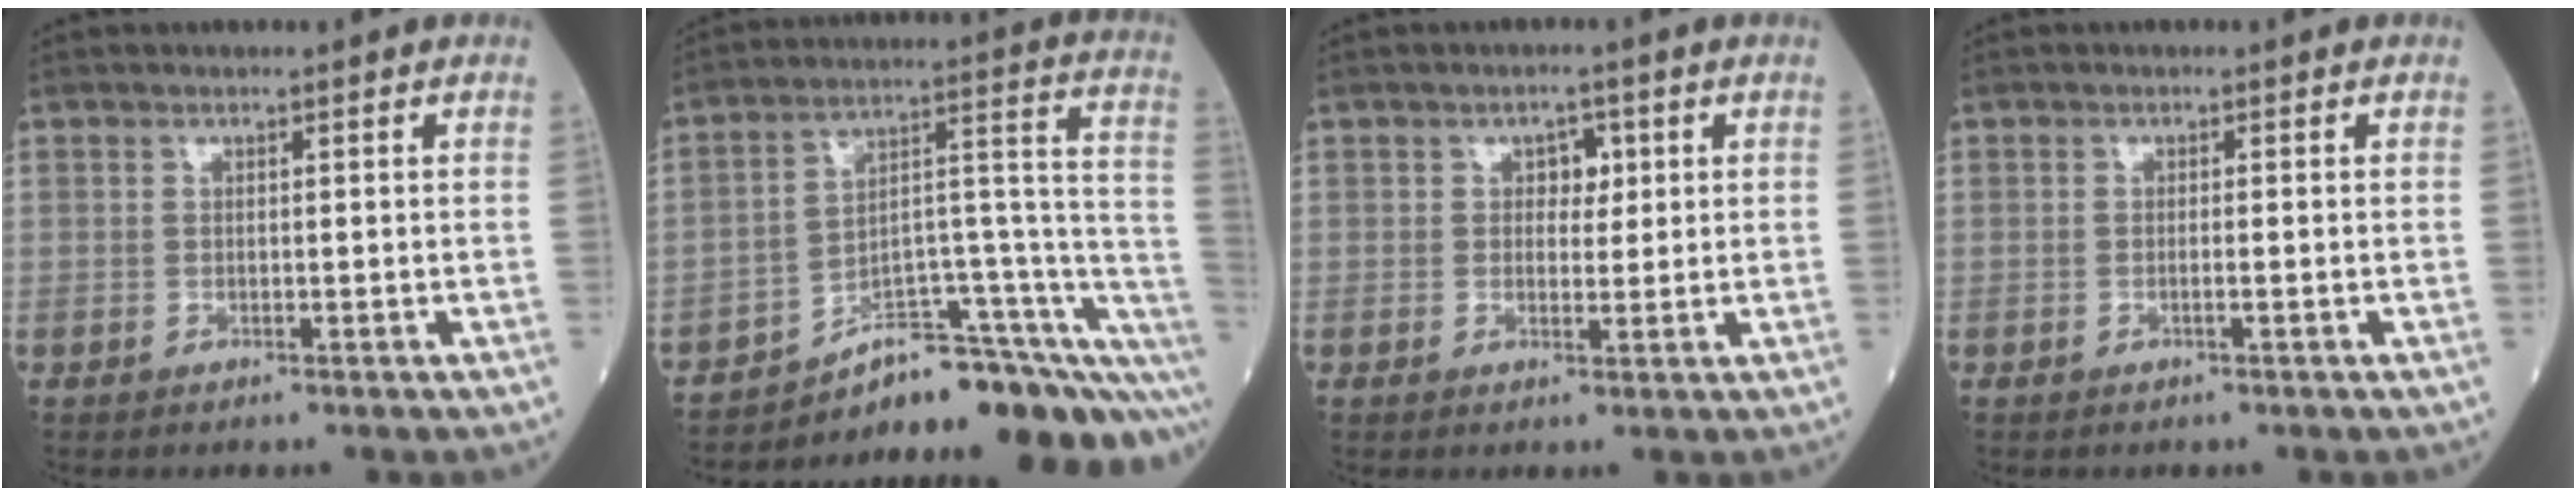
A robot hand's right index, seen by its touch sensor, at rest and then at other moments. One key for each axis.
{"total": 20.2, "fx": -17.8, "fy": 3.6, "fz": 9.0, "tx": -0.044, "ty": 0.067, "tz": -0.251}
{"total": 2.7, "fx": 0.8, "fy": 1.8, "fz": 1.8, "tx": -0.019, "ty": 0.005, "tz": 0.010}
{"total": 0.5, "fx": -0.3, "fy": -0.1, "fz": 0.4, "tx": -0.008, "ty": 0.001, "tz": -0.007}